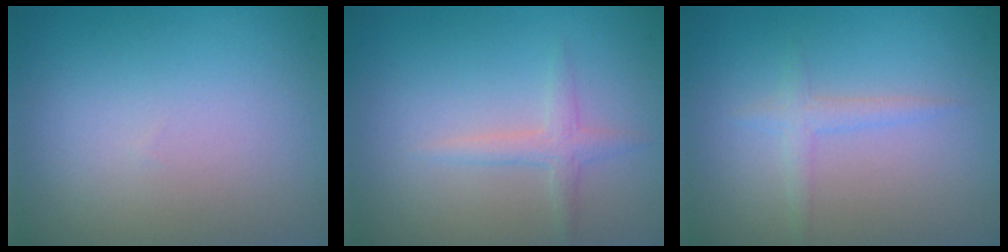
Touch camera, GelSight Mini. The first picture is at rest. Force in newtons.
{"total": 1.5, "press": 1.5, "slide": 0.1}
{"total": 1.4, "press": 1.4, "slide": 0.1}